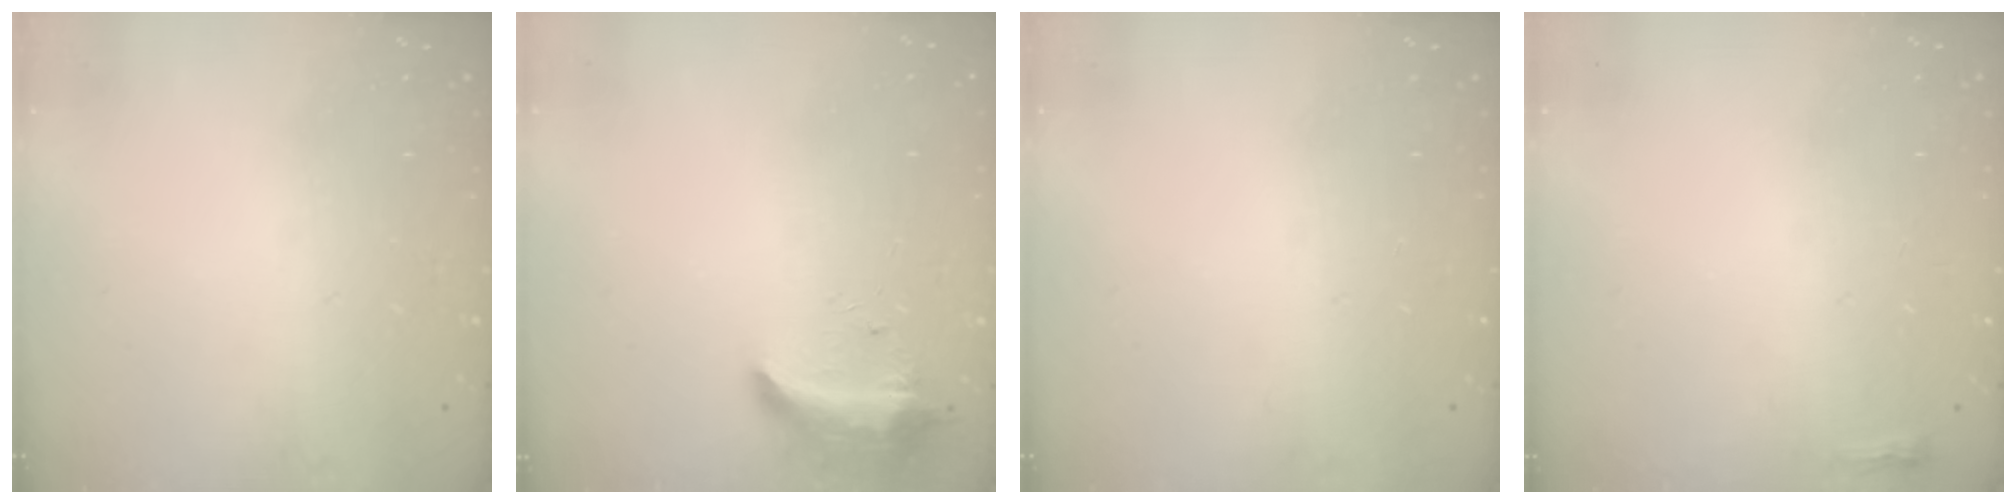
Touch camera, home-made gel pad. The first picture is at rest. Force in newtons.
{"total": 8.6, "press": 8.6, "slide": 1.1}
{"total": 0.0}
{"total": 2.2, "press": 2.2, "slide": 0.6}